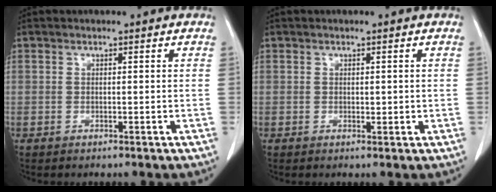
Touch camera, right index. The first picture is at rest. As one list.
[{"total": 1.1, "force": [0.1, 0.6, 0.9], "torque": [-0.011, -0.002, 0.004]}]